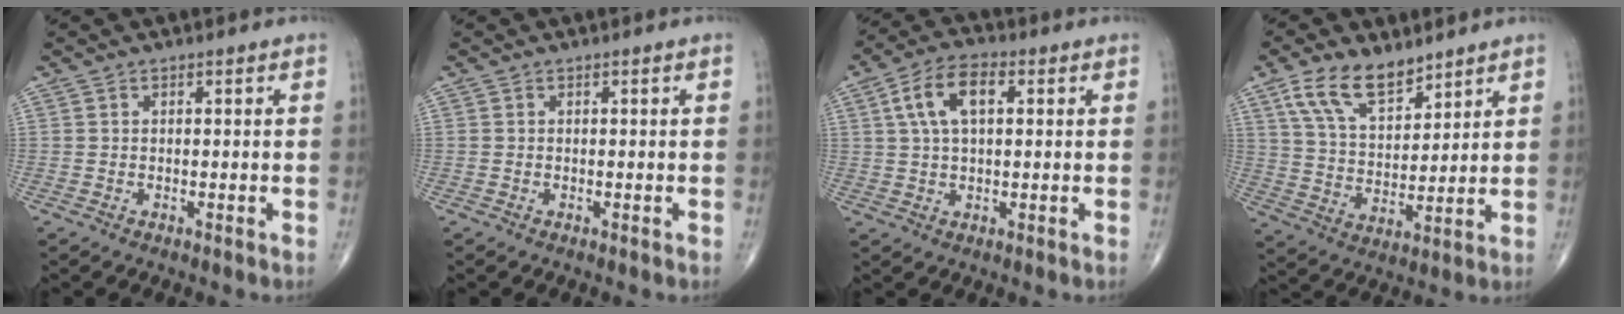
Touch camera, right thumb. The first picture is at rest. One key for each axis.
{"total": 0.0}
{"total": 9.0, "fx": 2.4, "fy": 4.6, "fz": 7.4, "tx": -0.140, "ty": 0.016, "tz": 0.040}
{"total": 11.5, "fx": 7.6, "fy": 5.6, "fz": 6.5, "tx": -0.102, "ty": -0.038, "tz": 0.151}